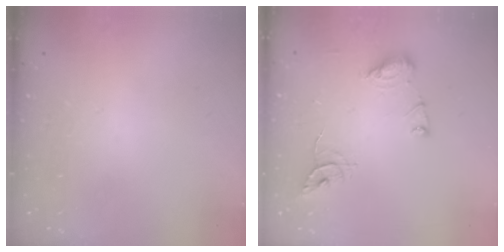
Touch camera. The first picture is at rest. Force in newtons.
{"total": 10.8, "press": 10.8, "slide": 0.5}